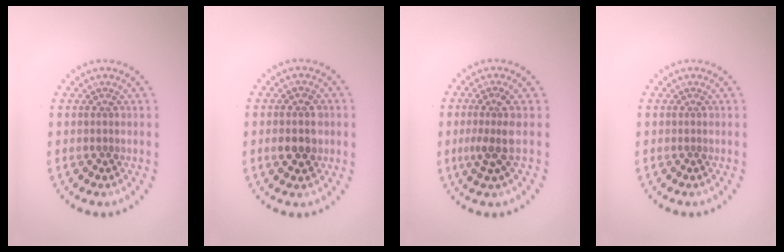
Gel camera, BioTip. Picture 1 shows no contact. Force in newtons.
{"total": 3.3, "press": 3.3, "slide": 0.2}
{"total": 2.5, "press": 1.9, "slide": 1.6}
{"total": 0.0}